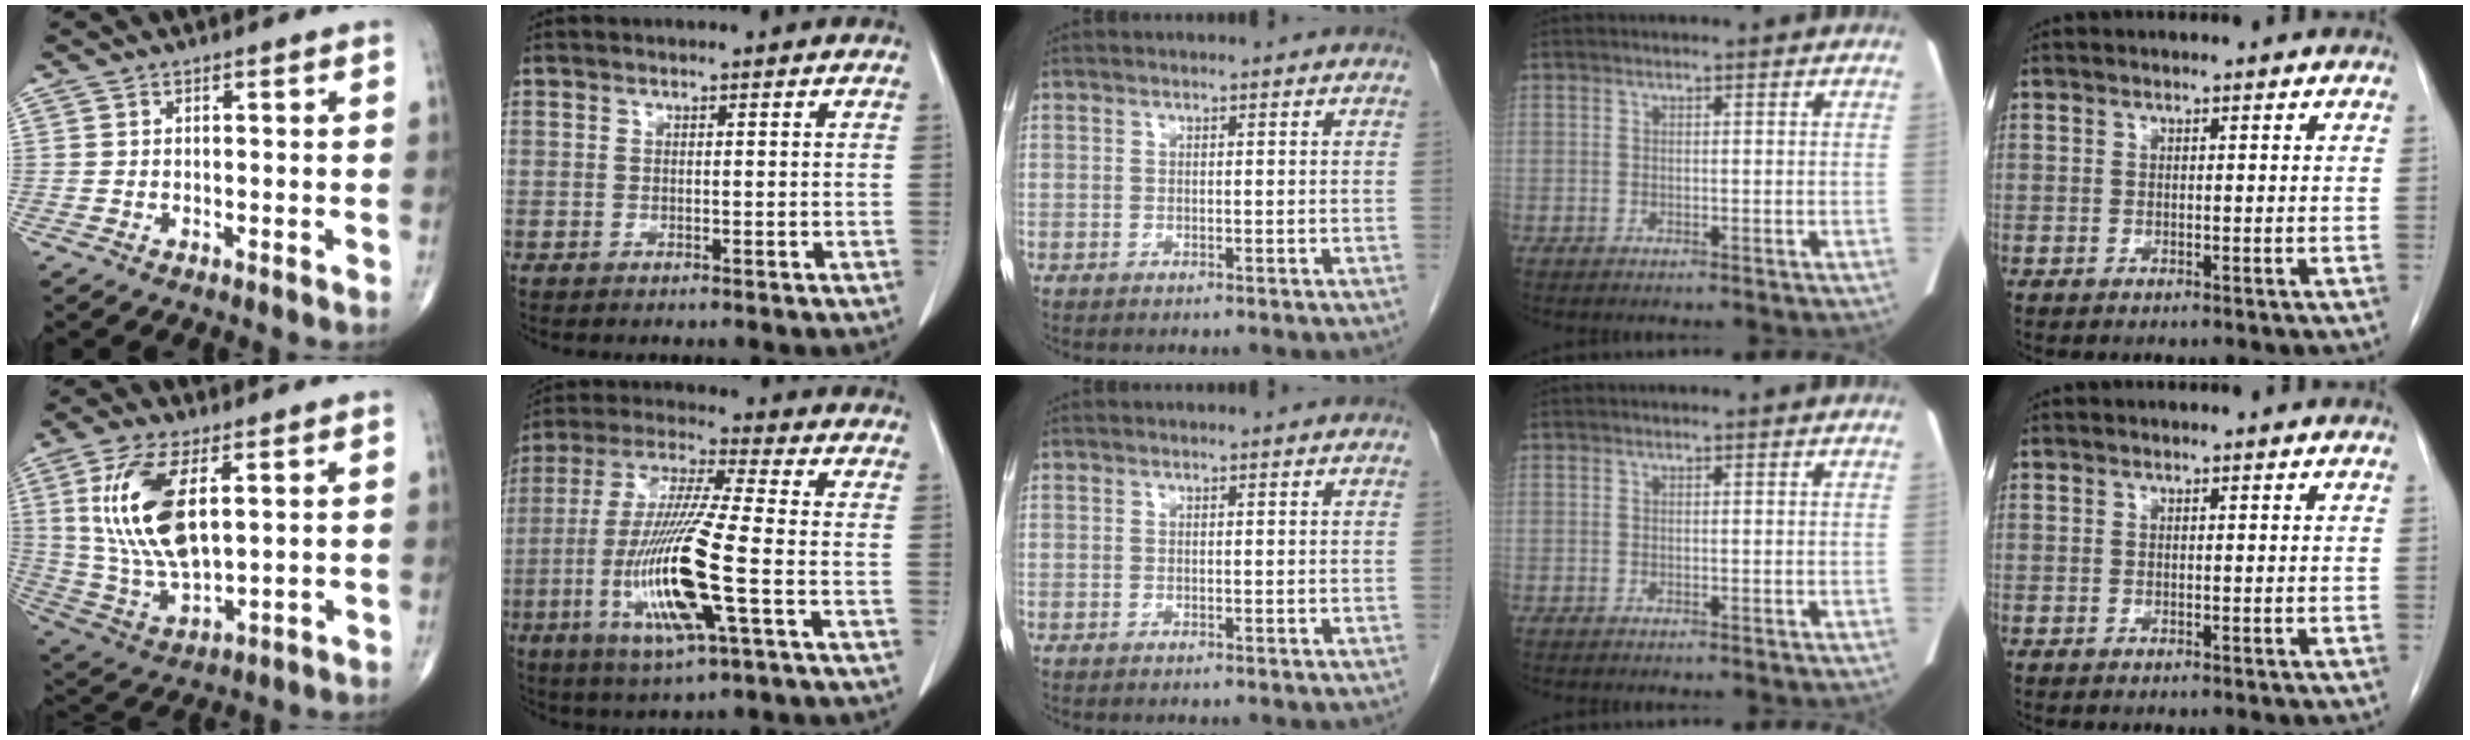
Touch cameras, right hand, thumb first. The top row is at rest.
{"thumb": {"total": 16.7, "force": [4.3, 7.4, 14.3], "torque": [-0.295, -0.019, 0.094]}, "index": {"total": 16.3, "force": [-4.4, 0.8, 15.6], "torque": [-0.326, -0.019, -0.082]}}